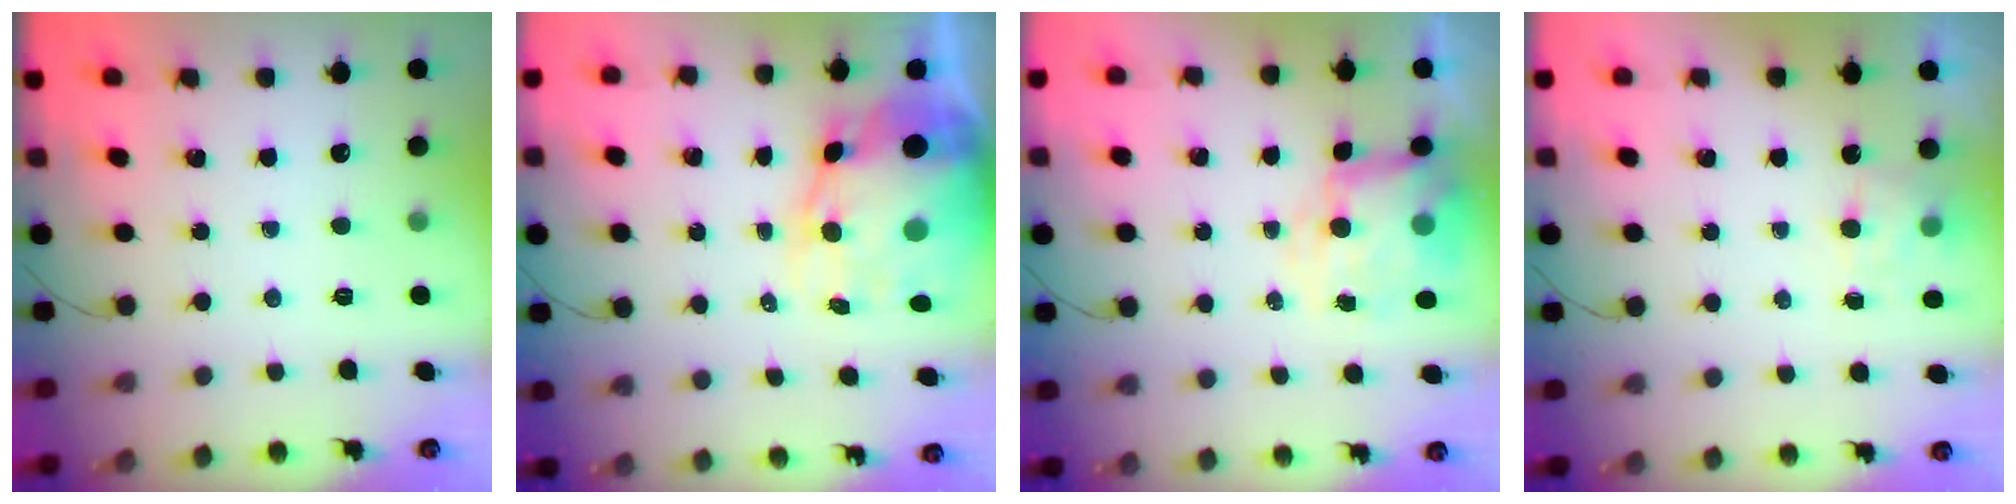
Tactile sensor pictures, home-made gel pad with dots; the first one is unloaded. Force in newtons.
{"total": 14.4, "press": 13.8, "slide": 4.1}
{"total": 8.0, "press": 7.8, "slide": 2.0}
{"total": 5.3, "press": 5.2, "slide": 1.1}